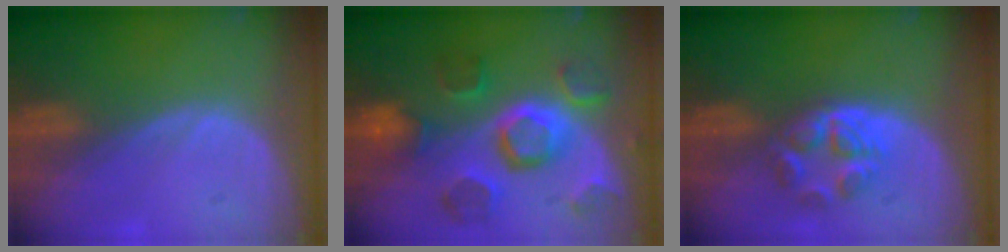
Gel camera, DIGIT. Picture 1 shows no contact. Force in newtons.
{"total": 11.1, "press": 9.9, "slide": 5.0}
{"total": 6.1, "press": 5.1, "slide": 3.3}